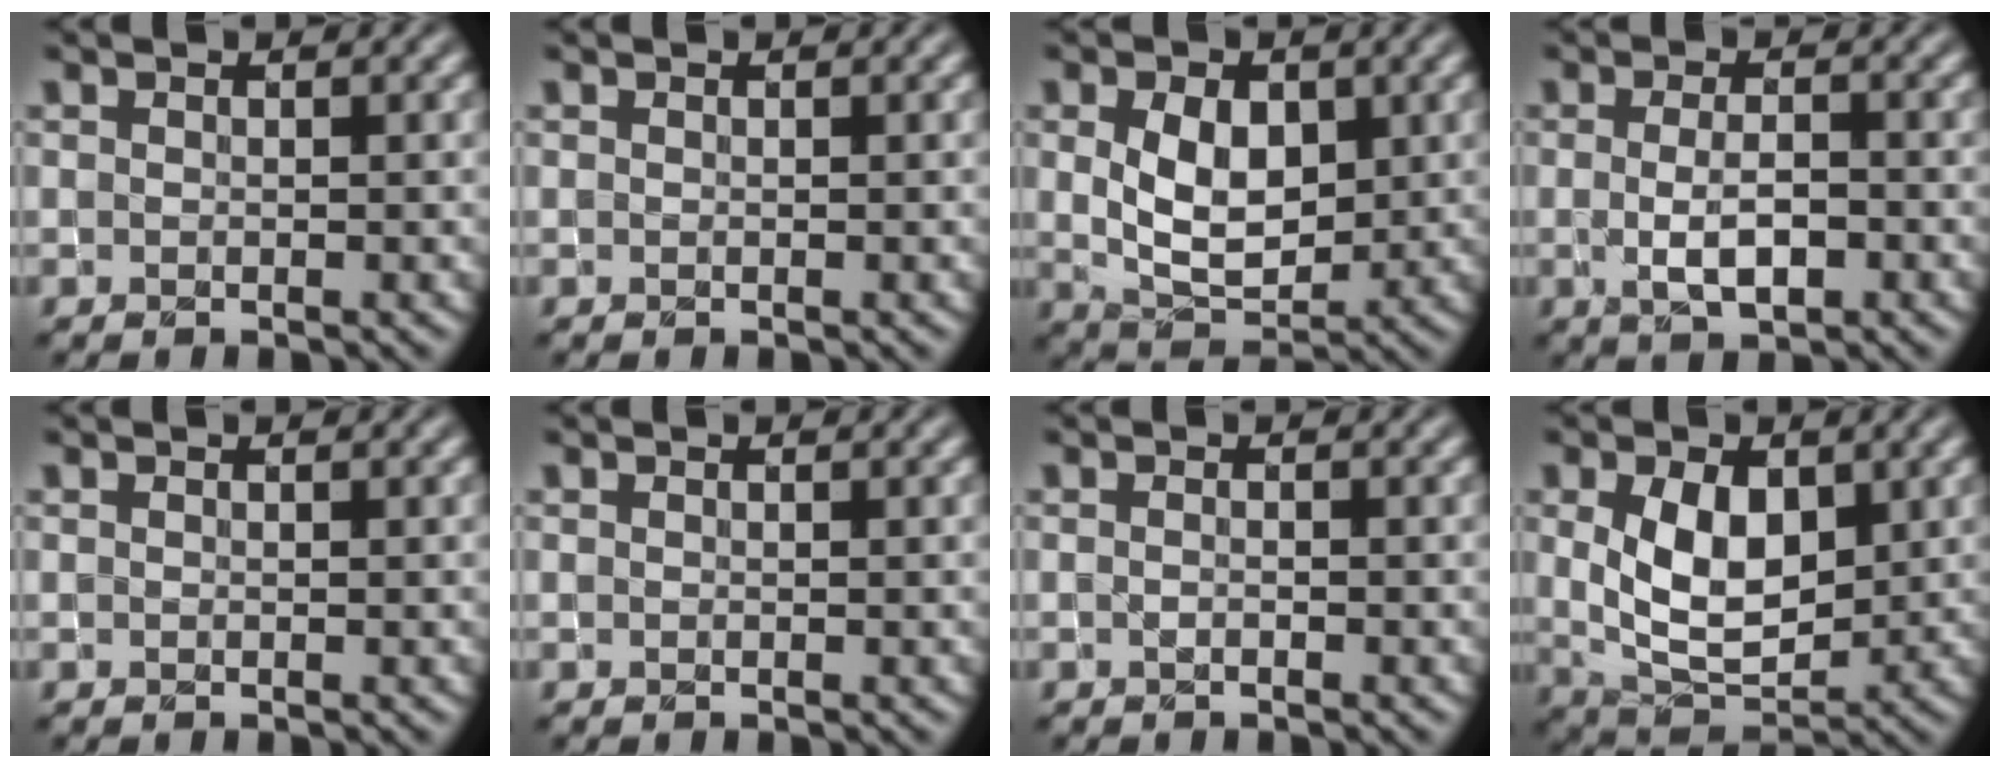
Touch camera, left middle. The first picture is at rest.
{"total": 0.0}
{"total": 5.4, "force": [0.8, 3.4, 4.0], "torque": [-0.080, -0.003, 0.018]}
{"total": 3.2, "force": [-0.6, 1.2, 2.9], "torque": [-0.055, -0.005, -0.009]}
{"total": 0.0}
{"total": 0.0}
{"total": 0.6, "force": [-0.4, 0.1, 0.4], "torque": [-0.008, 0.000, -0.006]}
{"total": 6.6, "force": [1.3, 4.0, 5.1], "torque": [-0.100, -0.003, 0.029]}